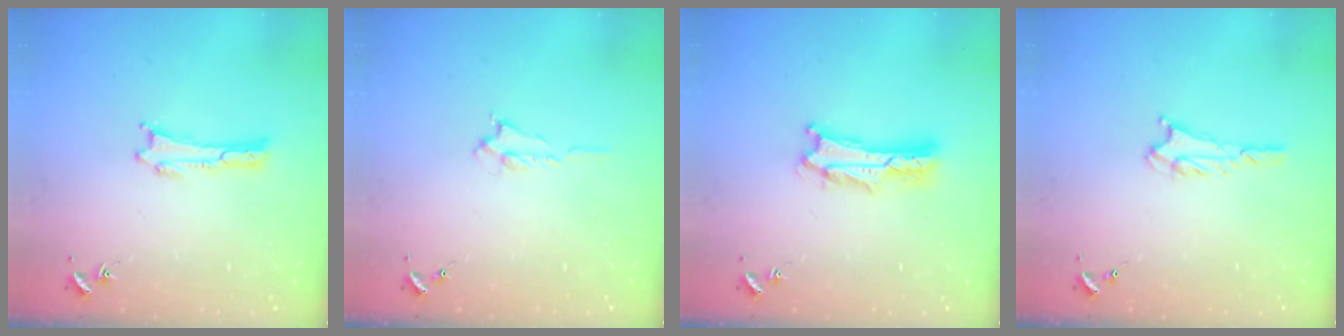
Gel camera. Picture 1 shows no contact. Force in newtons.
{"total": 0.7, "press": 0.6, "slide": 0.2}
{"total": 2.1, "press": 2.1, "slide": 0.3}
{"total": 1.6, "press": 1.6, "slide": 0.1}